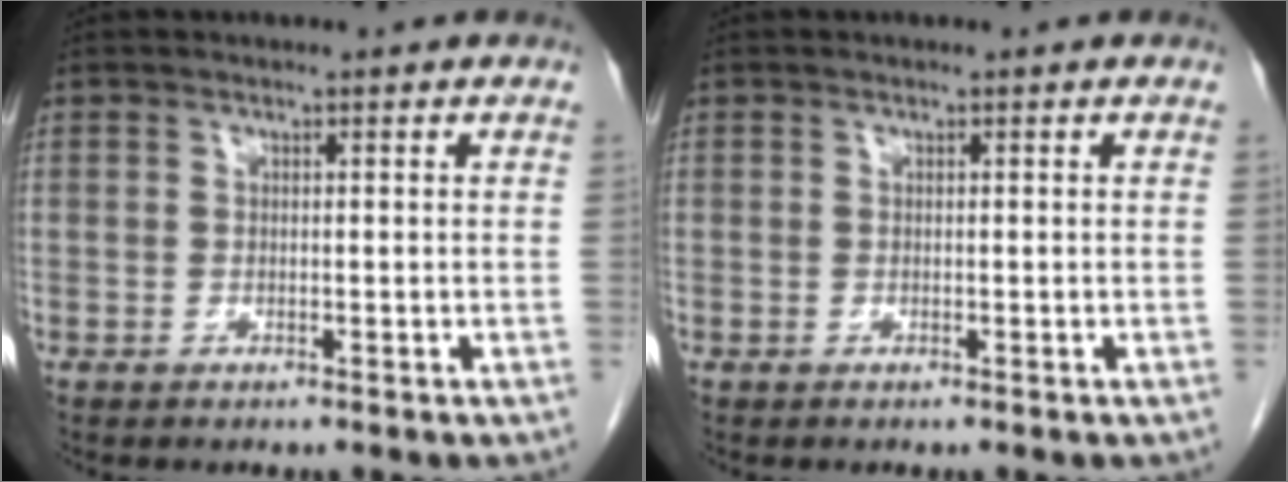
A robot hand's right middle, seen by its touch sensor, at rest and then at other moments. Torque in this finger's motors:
{"motor_torque": [0.17, -0.09, -0.05, -0.01]}